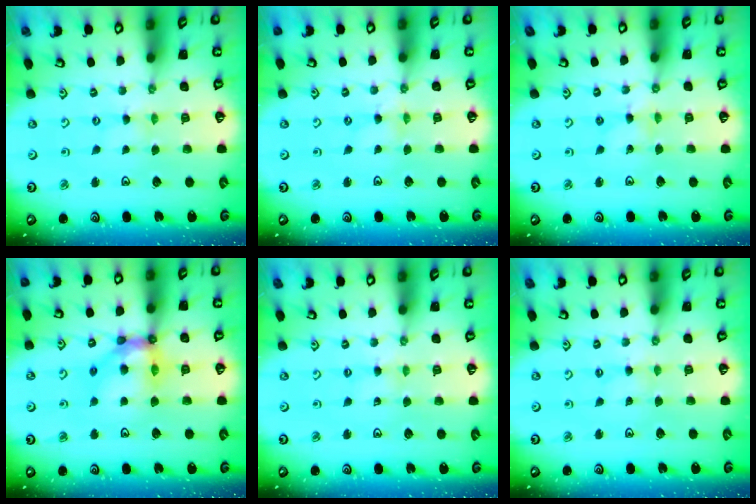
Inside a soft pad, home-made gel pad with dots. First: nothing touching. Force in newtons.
{"total": 0.8, "press": 0.8, "slide": 0.2}
{"total": 1.4, "press": 1.4, "slide": 0.2}
{"total": 11.9, "press": 11.8, "slide": 1.4}
{"total": 1.4, "press": 1.3, "slide": 0.2}
{"total": 1.7, "press": 1.7, "slide": 0.3}